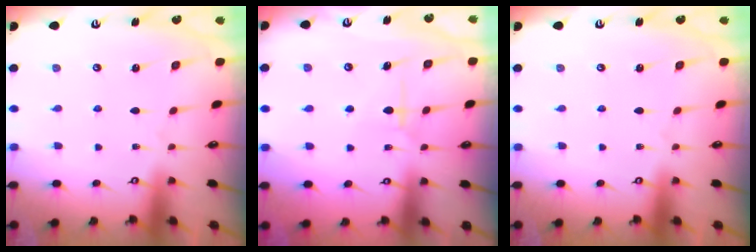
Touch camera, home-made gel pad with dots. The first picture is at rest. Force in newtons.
{"total": 6.7, "press": 6.7, "slide": 0.6}
{"total": 0.0}